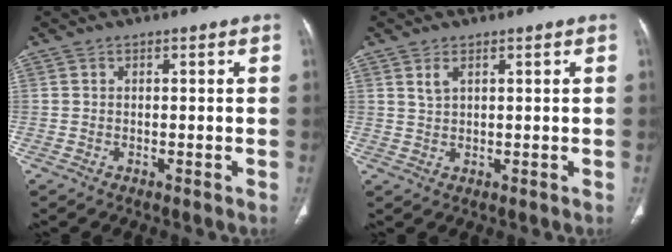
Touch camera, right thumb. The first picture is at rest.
{"total": 2.0, "force": [1.2, 0.9, 1.4], "torque": [-0.031, -0.002, 0.030]}